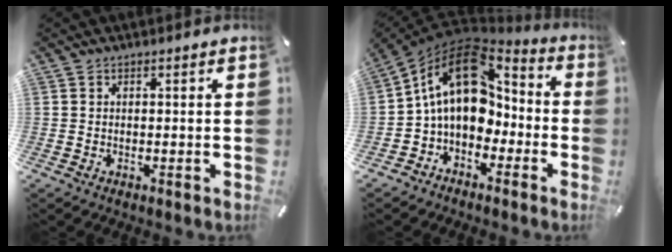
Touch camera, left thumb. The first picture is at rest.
{"total": 16.7, "force": [1.8, 12.0, 11.4], "torque": [-0.205, -0.002, 0.032]}